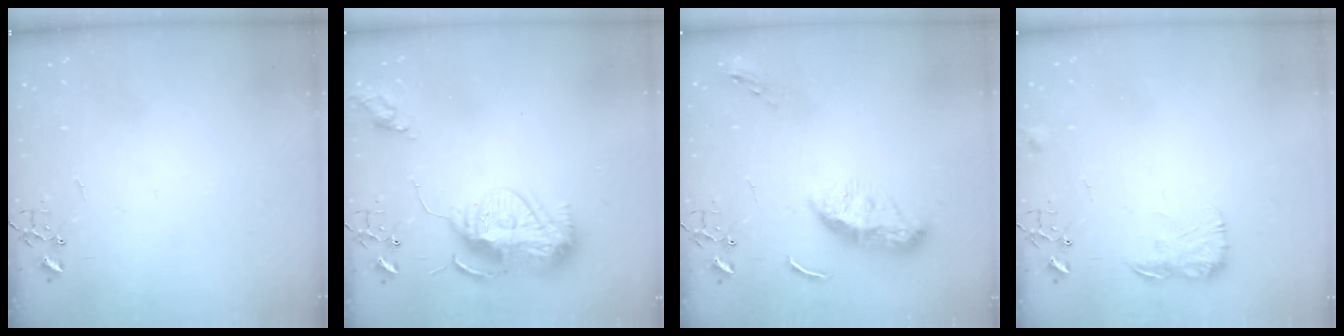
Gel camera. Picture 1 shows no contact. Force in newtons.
{"total": 14.8, "press": 14.8, "slide": 1.2}
{"total": 11.0, "press": 11.0, "slide": 0.3}
{"total": 10.7, "press": 10.7, "slide": 0.3}